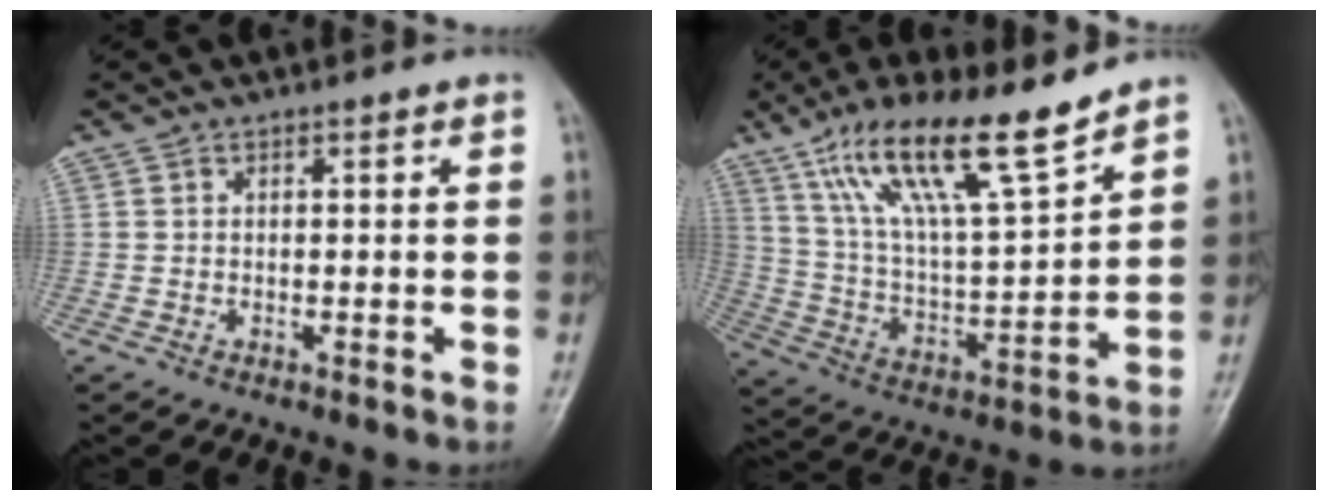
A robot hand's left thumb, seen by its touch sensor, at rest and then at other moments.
{"total": 18.3, "force": [12.6, 3.6, 12.7], "torque": [-0.209, -0.056, 0.236]}